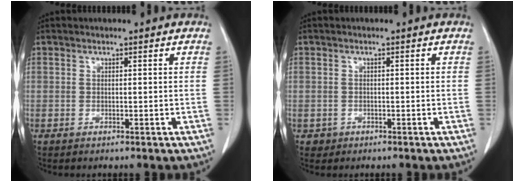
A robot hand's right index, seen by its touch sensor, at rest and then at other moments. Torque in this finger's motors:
{"motor_torque": [-0.53, -0.07, -1.05, -0.20]}